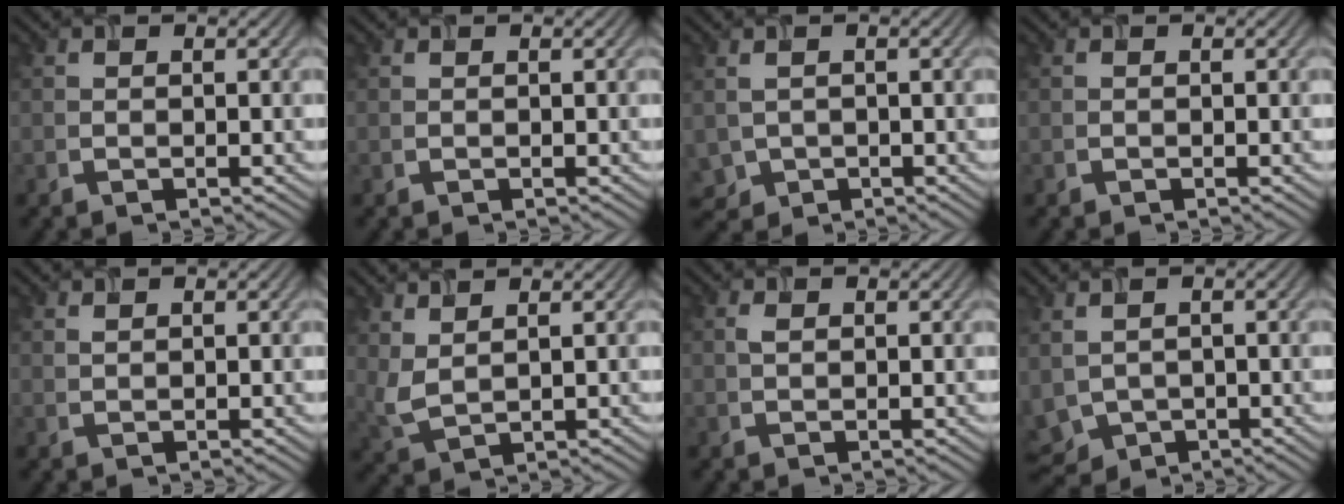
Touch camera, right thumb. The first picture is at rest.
{"total": 0.0}
{"total": 2.5, "force": [-0.1, 2.1, 1.3], "torque": [-0.039, -0.009, 0.001]}
{"total": 0.0}
{"total": 0.6, "force": [0.5, 0.2, 0.2], "torque": [-0.010, 0.000, 0.012]}
{"total": 3.7, "force": [2.4, 1.4, 2.5], "torque": [-0.076, 0.002, 0.056]}
{"total": 0.8, "force": [0.3, 0.5, 0.6], "torque": [-0.017, 0.001, 0.007]}
{"total": 5.0, "force": [-0.7, 3.6, 3.4], "torque": [-0.108, -0.015, -0.013]}